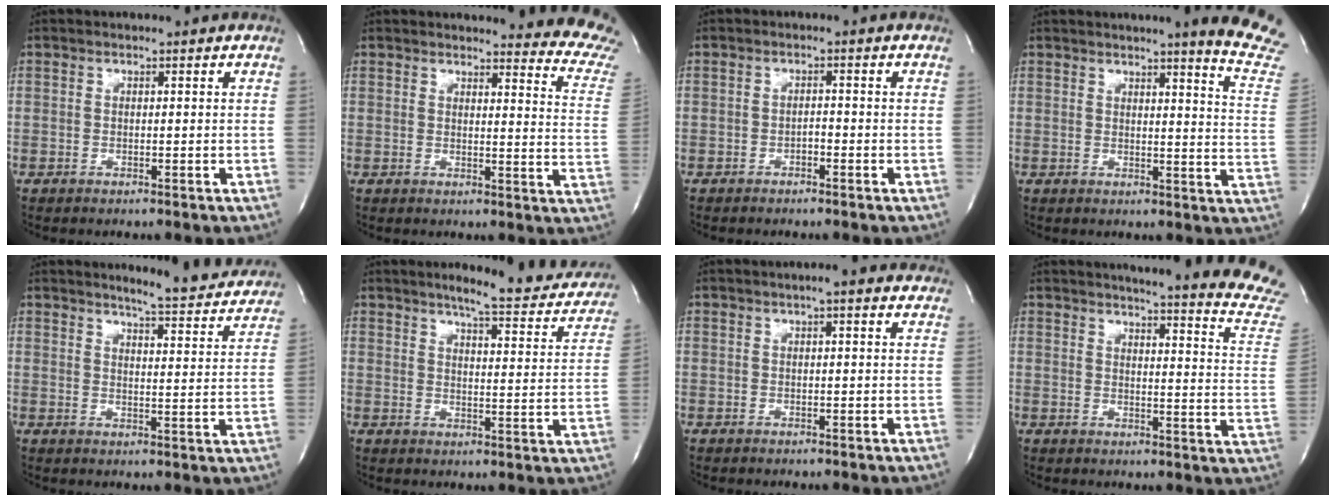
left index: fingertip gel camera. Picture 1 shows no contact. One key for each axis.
{"total": 14.5, "fx": 14.0, "fy": 1.1, "fz": 3.6, "tx": -0.017, "ty": -0.117, "tz": 0.118}
{"total": 1.1, "fx": -0.8, "fy": 0.3, "fz": 0.7, "tx": -0.010, "ty": 0.003, "tz": -0.013}
{"total": 12.7, "fx": 11.3, "fy": -1.5, "fz": 5.4, "tx": -0.061, "ty": -0.101, "tz": 0.109}
{"total": 11.6, "fx": 11.0, "fy": 0.9, "fz": 3.6, "tx": -0.044, "ty": -0.030, "tz": 0.122}
{"total": 15.4, "fx": 13.5, "fy": 2.4, "fz": 6.9, "tx": -0.074, "ty": -0.031, "tz": 0.152}
{"total": 3.9, "fx": 2.8, "fy": 0.6, "fz": 2.7, "tx": -0.035, "ty": 0.019, "tz": 0.034}
{"total": 24.0, "fx": 22.4, "fy": -0.4, "fz": 8.7, "tx": -0.113, "ty": -0.122, "tz": 0.246}